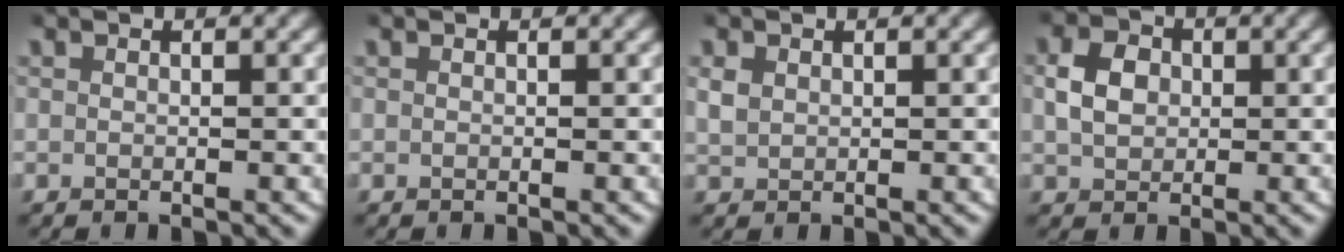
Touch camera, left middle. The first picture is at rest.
{"total": 0.0}
{"total": 1.7, "force": [0.5, 1.4, 0.8], "torque": [-0.024, -0.001, 0.017]}
{"total": 3.4, "force": [0.3, 2.8, 2.0], "torque": [-0.032, 0.002, 0.010]}